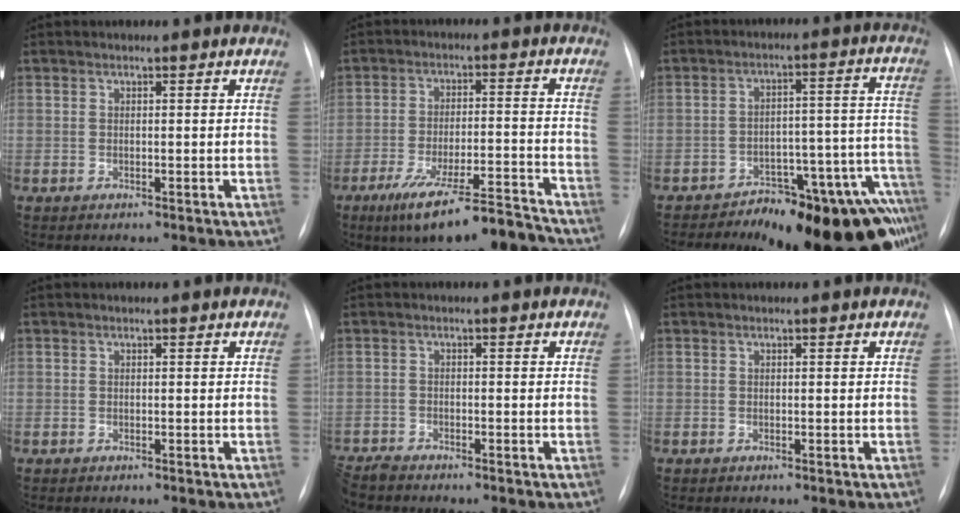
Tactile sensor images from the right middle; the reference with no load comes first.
{"total": 12.6, "force": [-10.0, 1.0, 7.5], "torque": [-0.119, -0.003, -0.165]}
{"total": 22.6, "force": [-17.8, 4.3, 13.1], "torque": [-0.074, 0.021, -0.237]}
{"total": 0.0}
{"total": 2.9, "force": [-2.8, 0.0, 0.5], "torque": [-0.008, -0.014, -0.055]}
{"total": 0.0}